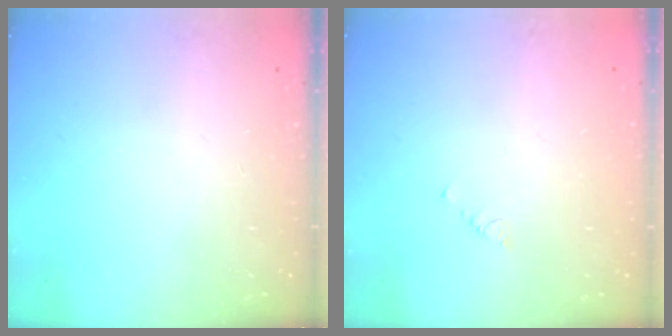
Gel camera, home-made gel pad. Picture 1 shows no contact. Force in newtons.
{"total": 0.7, "press": 0.6, "slide": 0.2}